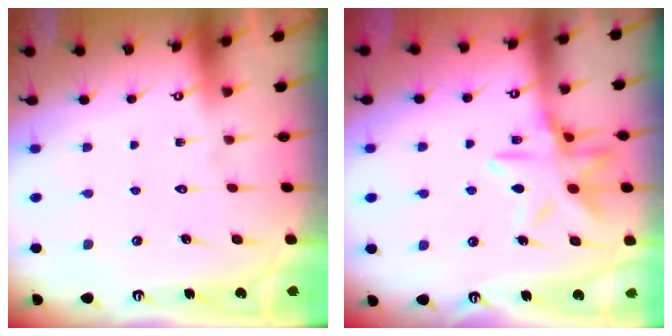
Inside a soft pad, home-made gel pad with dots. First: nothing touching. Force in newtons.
{"total": 13.4, "press": 13.3, "slide": 0.8}